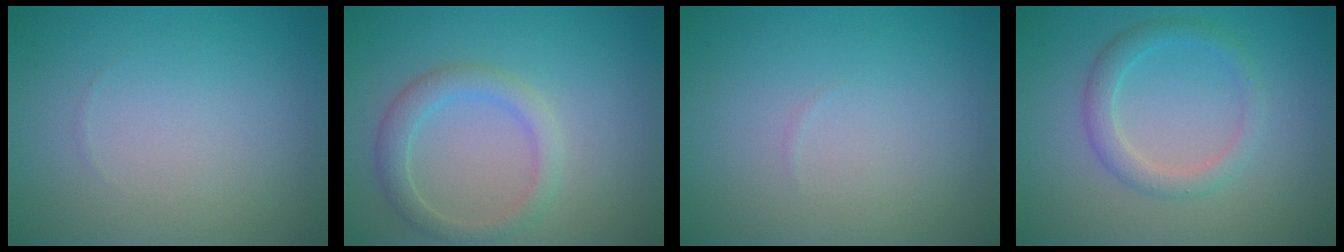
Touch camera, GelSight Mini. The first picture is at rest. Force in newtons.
{"total": 2.7, "press": 2.7, "slide": 0.0}
{"total": 0.0}
{"total": 2.4, "press": 2.4, "slide": 0.1}